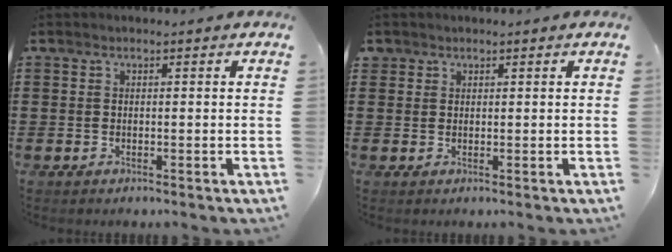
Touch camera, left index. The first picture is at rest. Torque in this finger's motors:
{"motor_torque": [0.33, -0.46, -0.05, -0.02]}